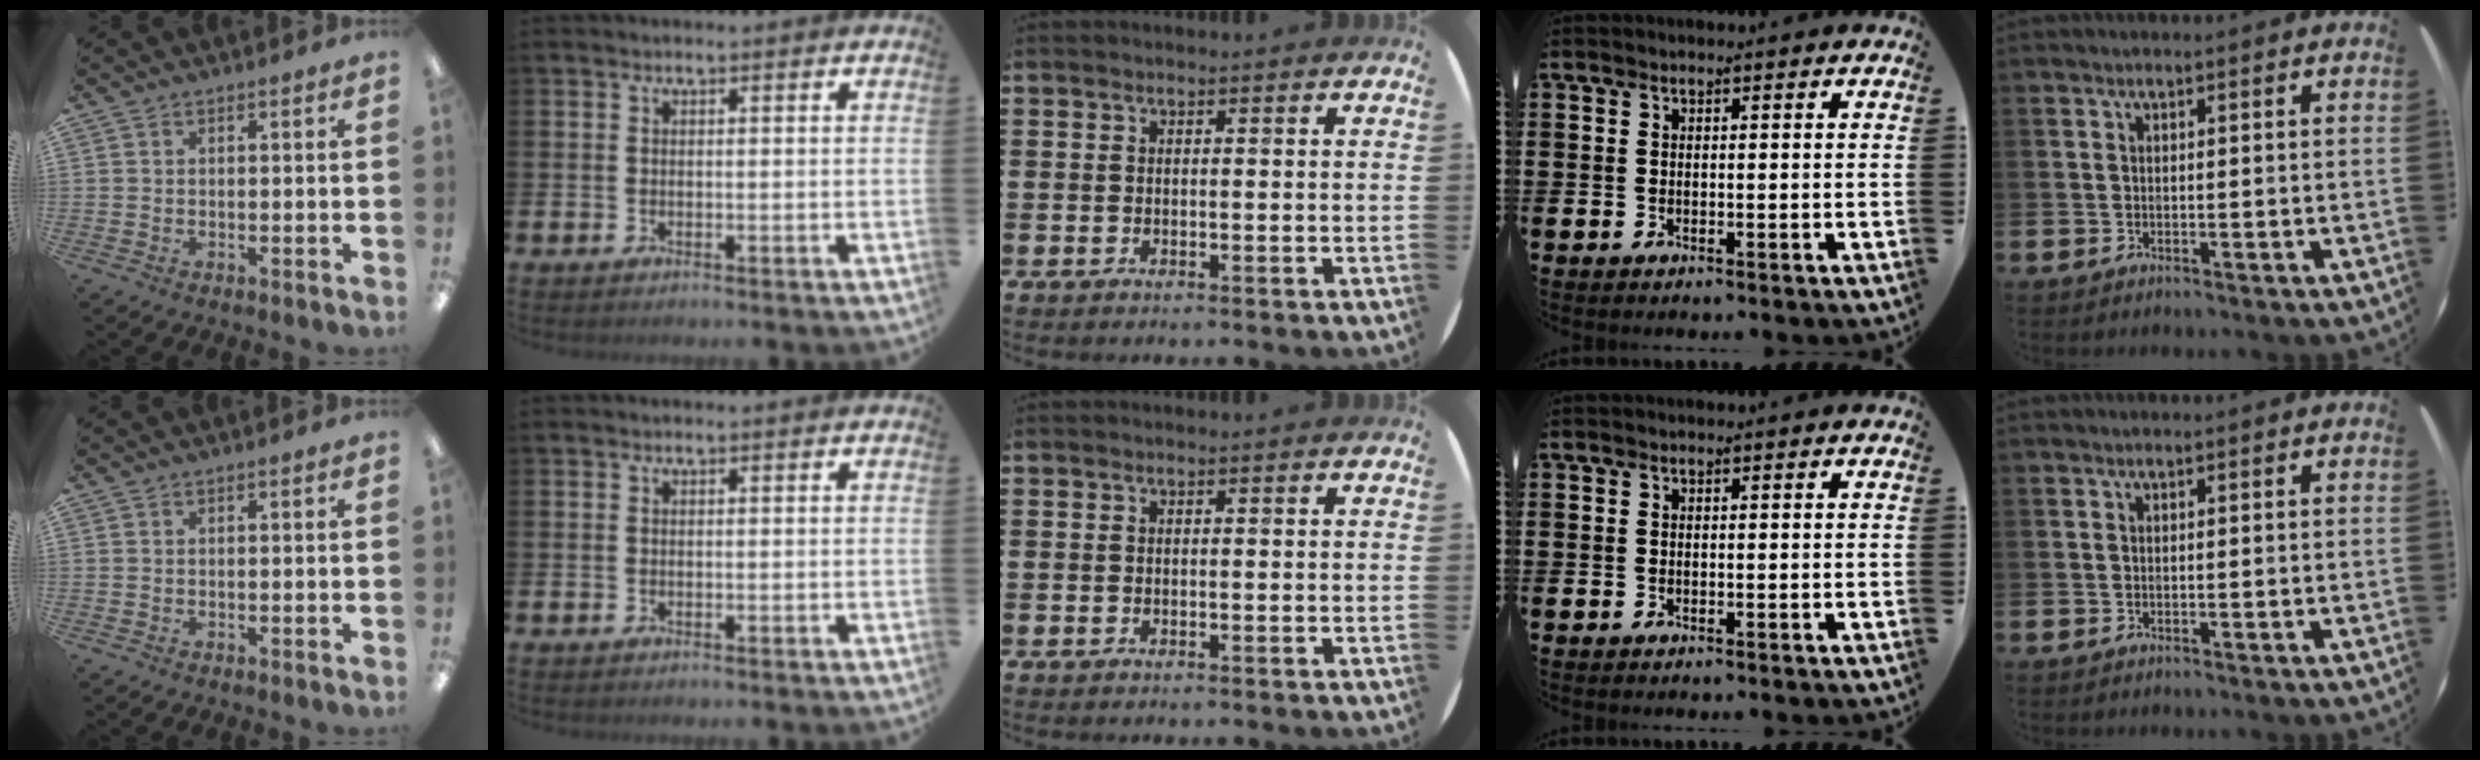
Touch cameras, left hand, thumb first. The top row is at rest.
{}